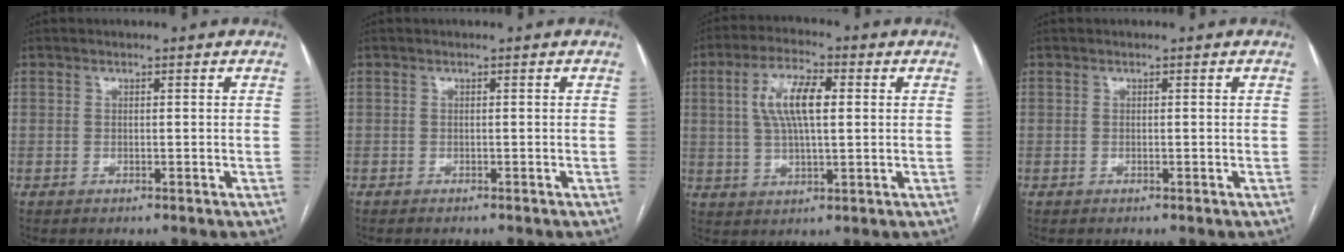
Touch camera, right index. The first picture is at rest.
{"total": 0.9, "force": [-0.9, 0.2, 0.2], "torque": [-0.005, -0.001, -0.014]}
{"total": 9.1, "force": [1.9, 2.8, 8.4], "torque": [-0.168, 0.016, 0.036]}
{"total": 0.0}